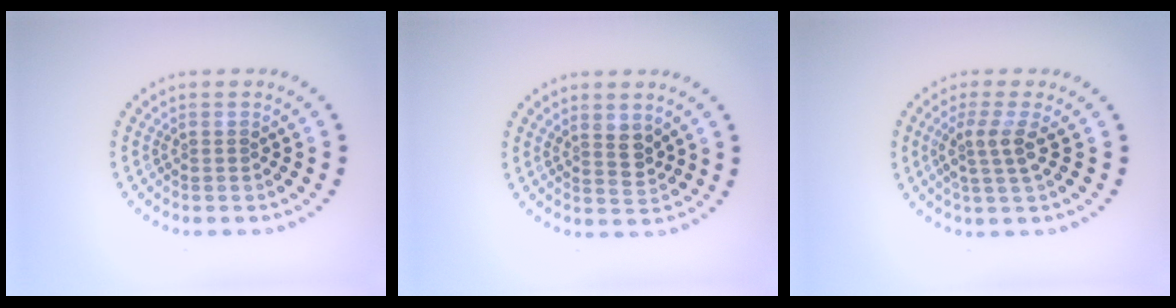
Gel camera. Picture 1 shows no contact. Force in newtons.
{"total": 2.1, "press": 1.8, "slide": 1.1}
{"total": 2.5, "press": 2.0, "slide": 1.6}